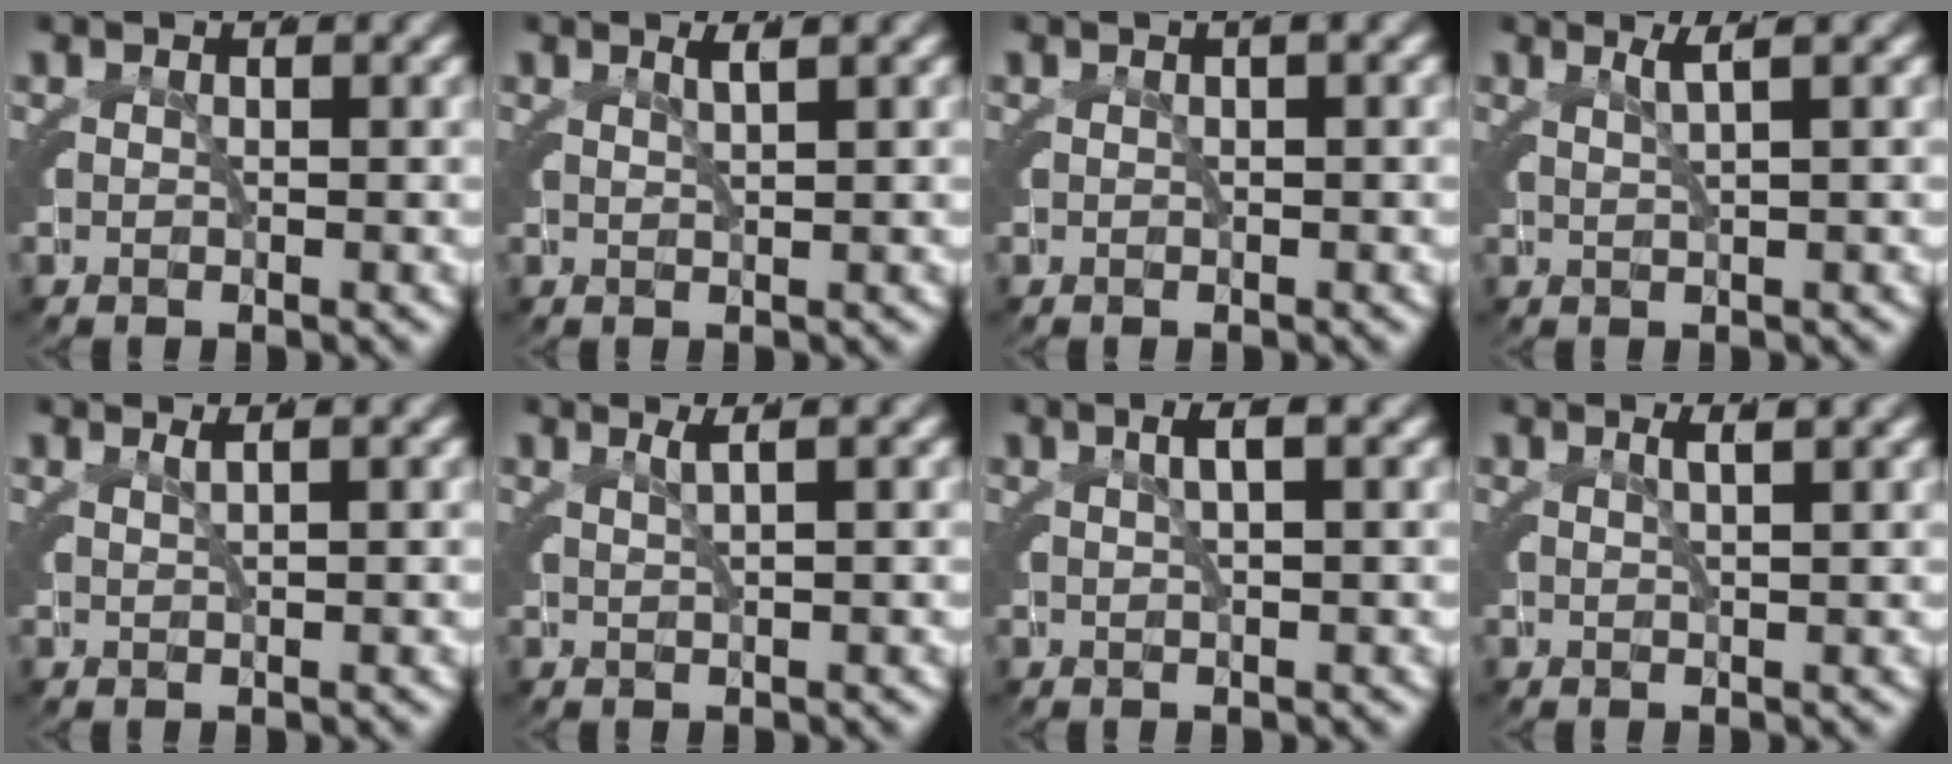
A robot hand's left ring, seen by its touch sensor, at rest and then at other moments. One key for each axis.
{"total": 1.2, "fx": 0.8, "fy": -0.8, "fz": 0.6, "tx": -0.009, "ty": 0.002, "tz": 0.017}
{"total": 0.6, "fx": 0.2, "fy": -0.1, "fz": 0.5, "tx": -0.003, "ty": 0.008, "tz": 0.003}
{"total": 1.8, "fx": 1.1, "fy": -1.1, "fz": 1.0, "tx": -0.012, "ty": 0.003, "tz": 0.023}
{"total": 1.1, "fx": 0.7, "fy": -0.8, "fz": 0.4, "tx": -0.002, "ty": 0.001, "tz": 0.016}
{"total": 1.5, "fx": 0.8, "fy": -0.9, "fz": 0.8, "tx": -0.008, "ty": 0.002, "tz": 0.019}
{"total": 1.6, "fx": 0.8, "fy": -0.3, "fz": 1.4, "tx": -0.017, "ty": 0.010, "tz": 0.016}
{"total": 1.4, "fx": 0.8, "fy": -0.7, "fz": 0.9, "tx": -0.015, "ty": 0.005, "tz": 0.016}